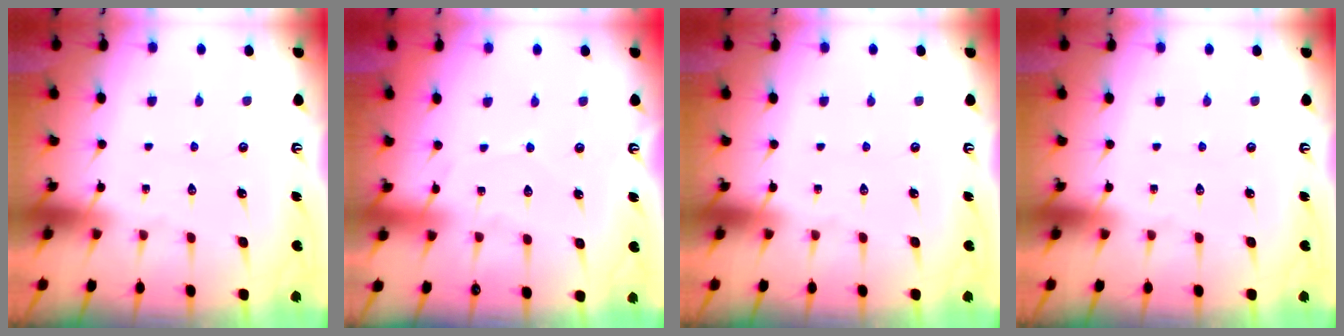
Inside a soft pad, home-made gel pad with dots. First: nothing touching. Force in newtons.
{"total": 2.7, "press": 2.7, "slide": 0.3}
{"total": 0.0}
{"total": 0.0}